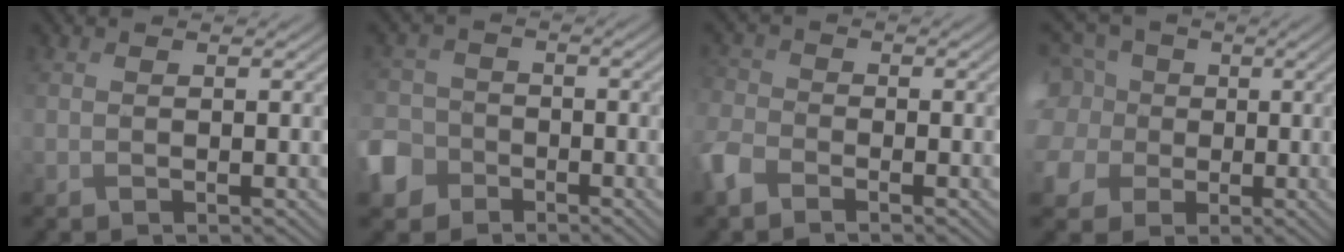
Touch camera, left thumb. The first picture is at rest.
{"total": 6.9, "force": [-3.8, 5.2, 2.4], "torque": [-0.075, -0.009, -0.092]}
{"total": 4.6, "force": [-3.1, 2.8, 2.1], "torque": [-0.061, -0.002, -0.081]}
{"total": 11.4, "force": [-0.2, 10.2, 4.9], "torque": [-0.192, 0.003, -0.025]}